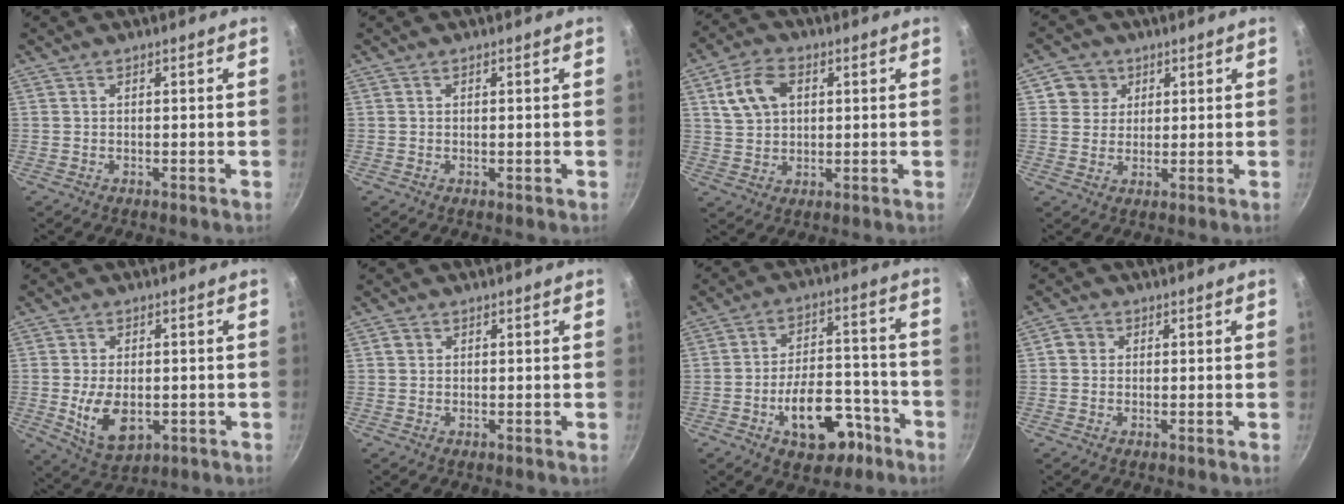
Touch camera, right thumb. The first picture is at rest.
{"total": 0.0}
{"total": 9.1, "force": [2.7, 6.4, 6.0], "torque": [-0.100, 0.009, 0.047]}
{"total": 5.3, "force": [2.0, 4.8, 0.8], "torque": [0.028, 0.005, 0.030]}
{"total": 9.2, "force": [-1.4, 5.6, 7.2], "torque": [-0.118, -0.008, -0.010]}
{"total": 1.2, "force": [0.3, 1.0, 0.4], "torque": [-0.004, 0.003, 0.003]}
{"total": 14.4, "force": [-6.6, 8.2, 9.8], "torque": [-0.112, 0.062, -0.087]}
{"total": 2.4, "force": [0.2, 2.2, 0.9], "torque": [-0.005, 0.004, -0.002]}